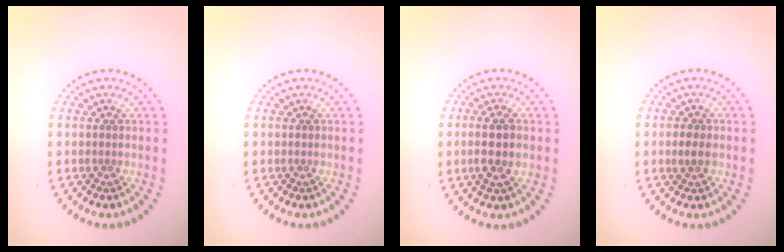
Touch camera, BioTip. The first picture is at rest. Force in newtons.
{"total": 0.0}
{"total": 2.7, "press": 2.6, "slide": 1.0}
{"total": 1.5, "press": 1.5, "slide": 0.1}